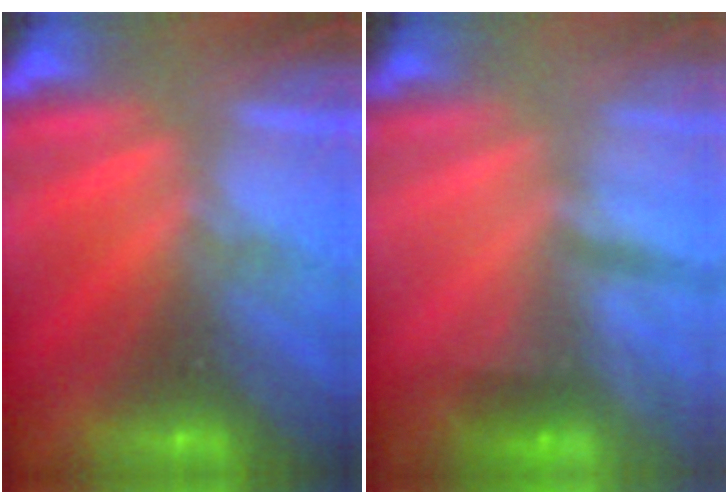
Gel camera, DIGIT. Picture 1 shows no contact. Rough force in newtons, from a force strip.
{"total": 2.3}